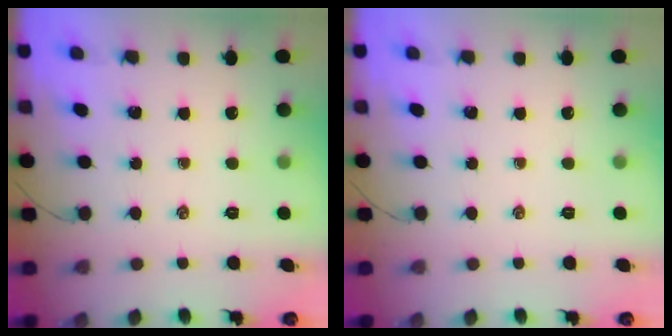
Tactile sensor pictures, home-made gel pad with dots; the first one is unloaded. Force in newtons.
{"total": 0.0}